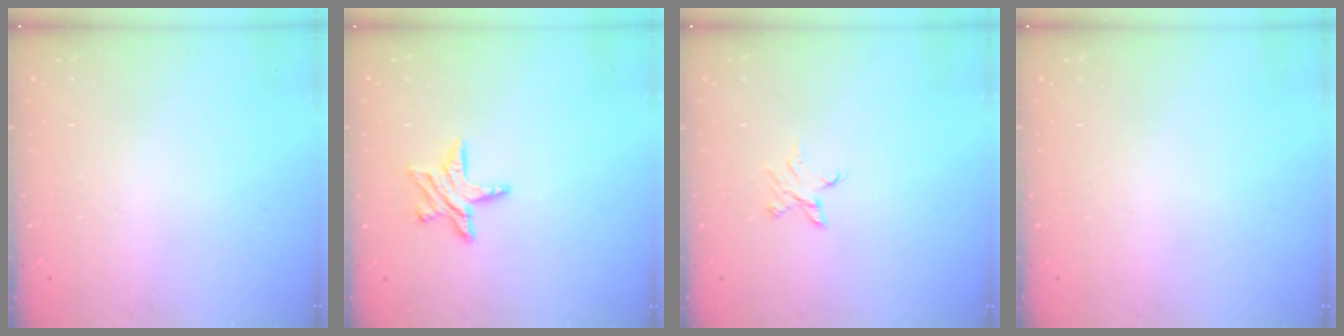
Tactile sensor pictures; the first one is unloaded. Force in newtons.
{"total": 8.9, "press": 8.9, "slide": 0.8}
{"total": 2.9, "press": 2.9, "slide": 0.2}
{"total": 0.0}